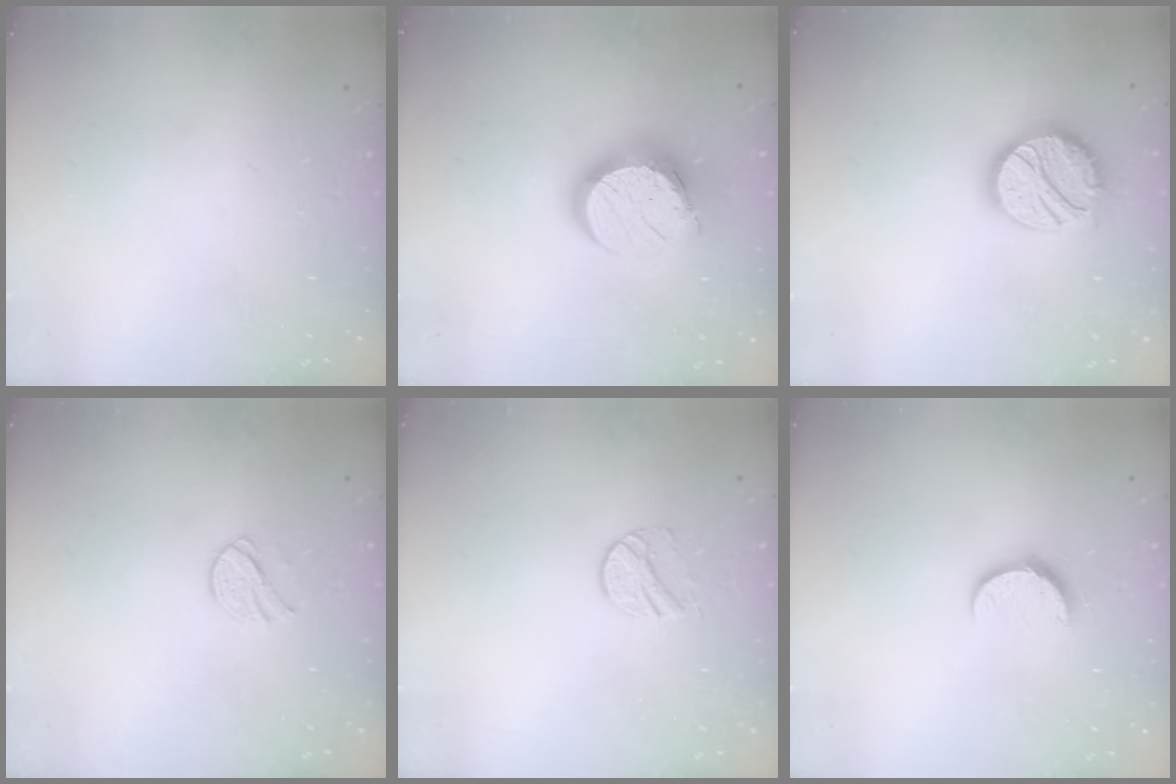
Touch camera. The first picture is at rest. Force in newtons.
{"total": 16.1, "press": 16.0, "slide": 1.3}
{"total": 16.8, "press": 16.7, "slide": 1.0}
{"total": 7.8, "press": 7.7, "slide": 0.7}
{"total": 9.0, "press": 9.0, "slide": 0.5}
{"total": 6.6, "press": 6.6, "slide": 0.6}